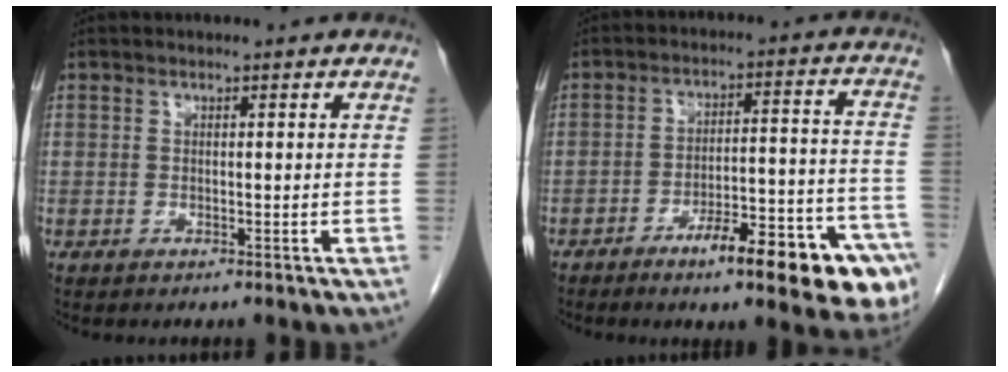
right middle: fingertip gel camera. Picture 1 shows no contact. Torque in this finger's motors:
{"motor_torque": [1.17, -0.97, 0.22, 0.06]}